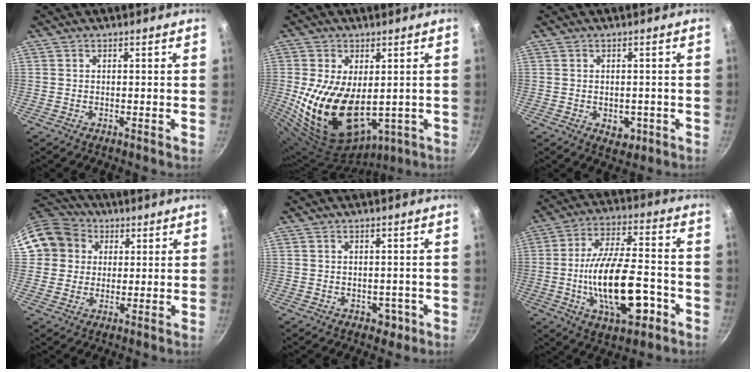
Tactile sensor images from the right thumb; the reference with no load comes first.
{"total": 17.3, "force": [-1.0, 10.4, 13.7], "torque": [-0.231, -0.015, 0.007]}
{"total": 3.5, "force": [-1.0, 2.5, 2.3], "torque": [-0.021, 0.001, -0.006]}
{"total": 11.7, "force": [3.9, 10.5, 3.6], "torque": [-0.047, 0.020, 0.061]}
{"total": 2.7, "force": [-1.1, 2.1, 1.4], "torque": [0.002, 0.016, -0.001]}
{"total": 19.4, "force": [-5.8, 8.5, 16.4], "torque": [-0.266, 0.033, -0.089]}